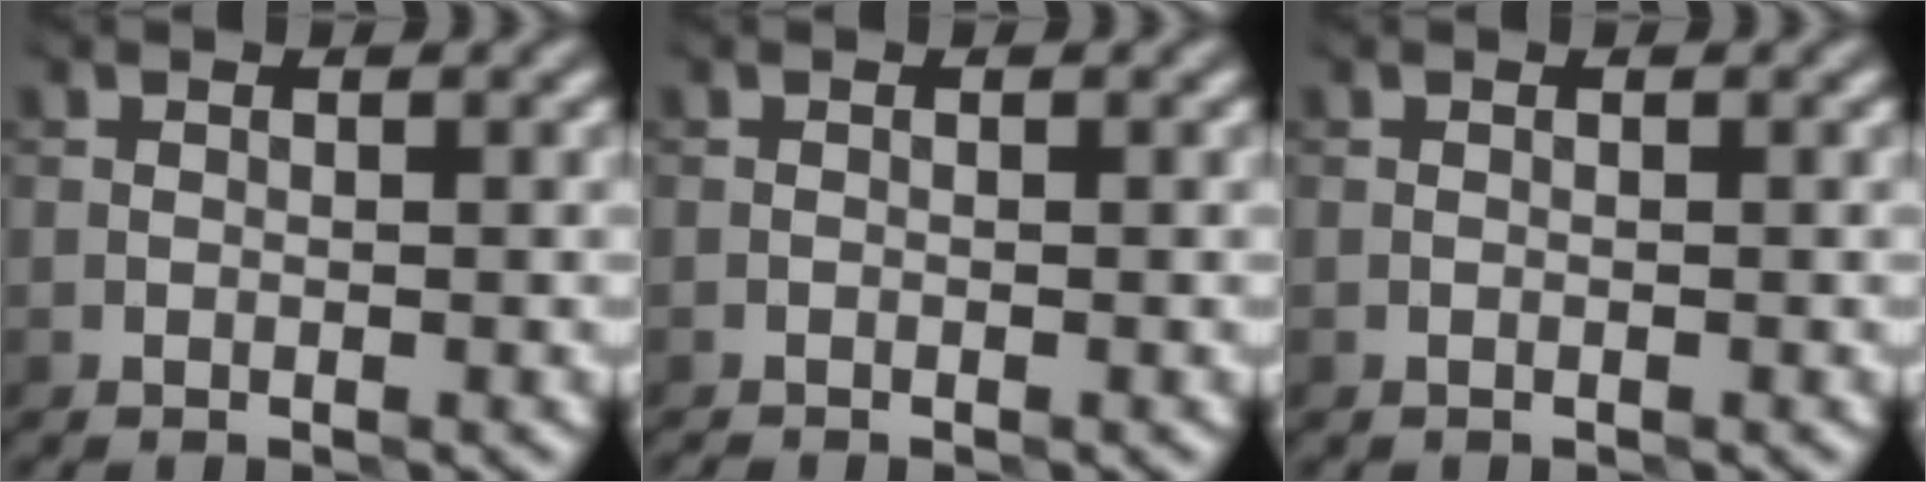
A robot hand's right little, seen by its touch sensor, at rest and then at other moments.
{"total": 0.7, "force": [-0.7, -0.1, 0.0], "torque": [-0.002, -0.006, -0.018]}
{"total": 0.0}